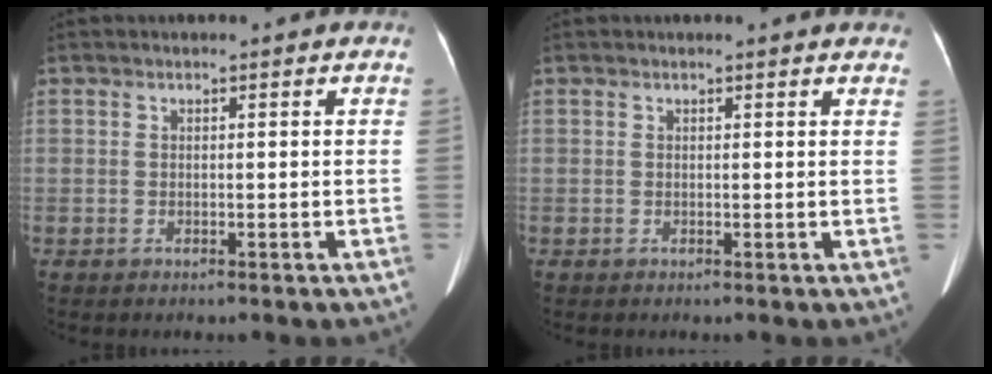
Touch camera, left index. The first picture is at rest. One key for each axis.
{"total": 4.2, "fx": 4.1, "fy": 0.5, "fz": 1.1, "tx": -0.010, "ty": -0.002, "tz": 0.023}